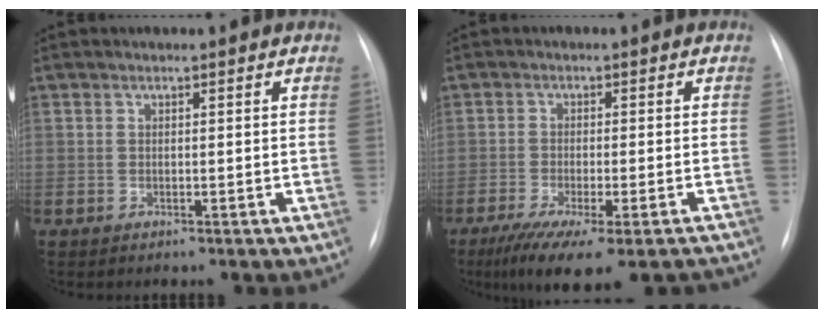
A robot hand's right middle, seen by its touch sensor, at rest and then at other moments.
{"total": 13.3, "force": [-10.3, 2.2, 8.0], "torque": [-0.109, -0.021, -0.156]}